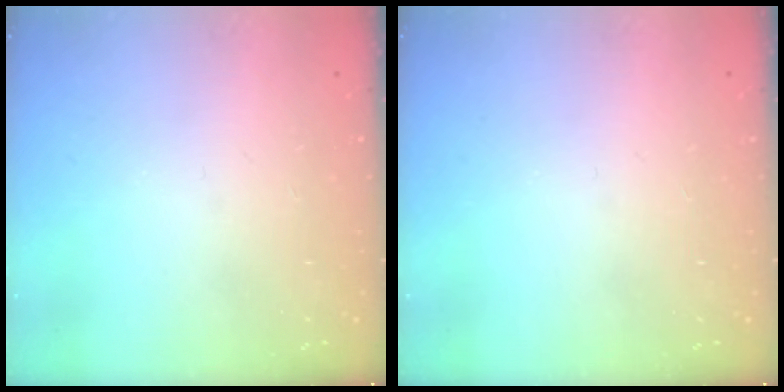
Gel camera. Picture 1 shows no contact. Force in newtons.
{"total": 0.0}